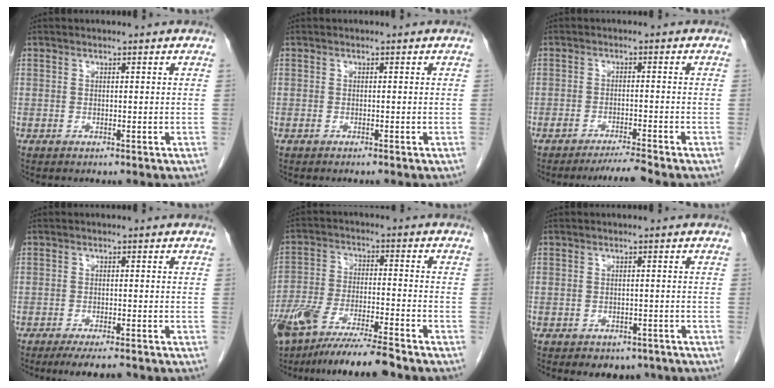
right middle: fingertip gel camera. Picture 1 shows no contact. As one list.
[{"total": 0.6, "force": [-0.5, 0.0, 0.3], "torque": [-0.009, -0.001, -0.008]}, {"total": 3.7, "force": [-3.3, -1.1, 1.1], "torque": [-0.019, -0.015, -0.058]}, {"total": 6.2, "force": [-5.1, 0.9, 3.4], "torque": [-0.043, -0.009, -0.076]}, {"total": 14.0, "force": [-11.4, 1.0, 8.1], "torque": [-0.156, -0.035, -0.199]}, {"total": 4.7, "force": [-3.6, 2.7, 1.3], "torque": [-0.007, 0.007, -0.042]}]